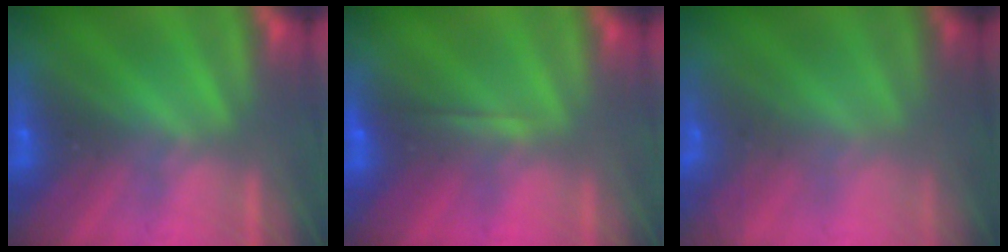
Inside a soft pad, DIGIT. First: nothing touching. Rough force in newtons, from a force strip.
{"total": 1.8}
{"total": 7.3}